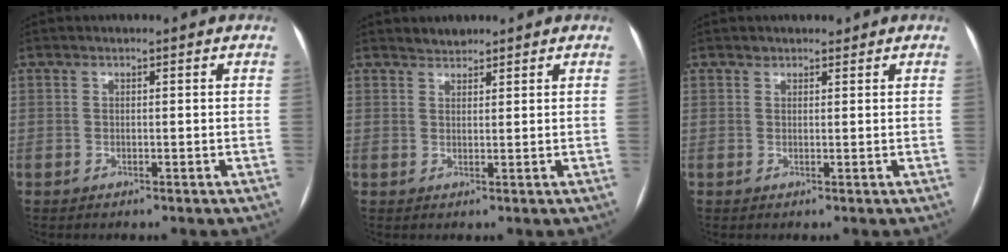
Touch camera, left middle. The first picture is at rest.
{"total": 1.6, "force": [1.5, 0.6, 0.1], "torque": [-0.005, 0.006, 0.027]}
{"total": 1.1, "force": [0.9, 0.7, 0.0], "torque": [0.005, 0.000, 0.009]}